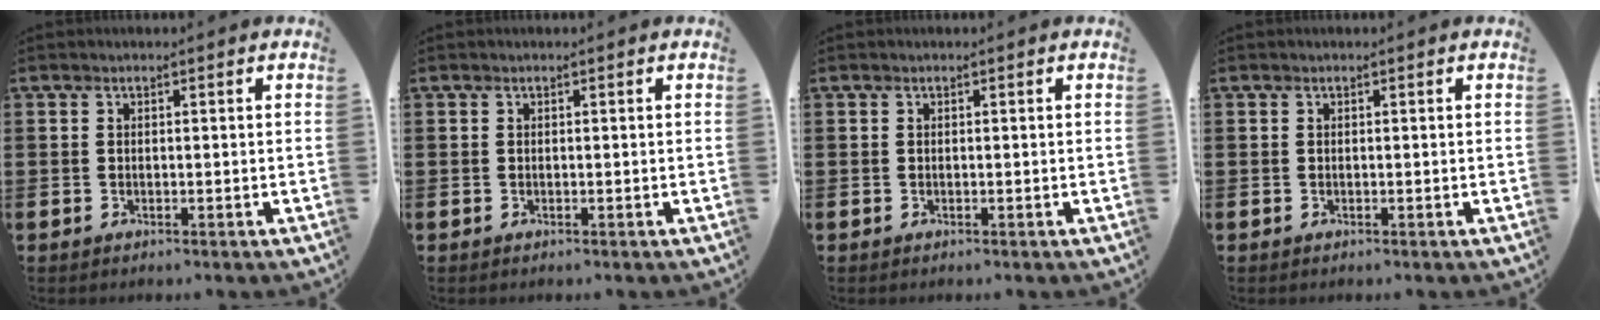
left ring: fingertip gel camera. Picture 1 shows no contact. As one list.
[{"total": 0.0}, {"total": 0.0}, {"total": 0.0}]